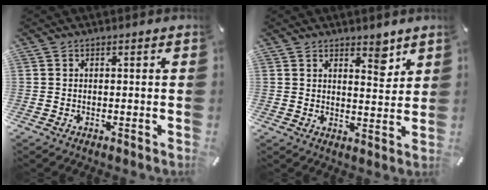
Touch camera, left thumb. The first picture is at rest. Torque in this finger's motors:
{"motor_torque": [0.22, -0.29, 0.08, 0.44, -0.05]}